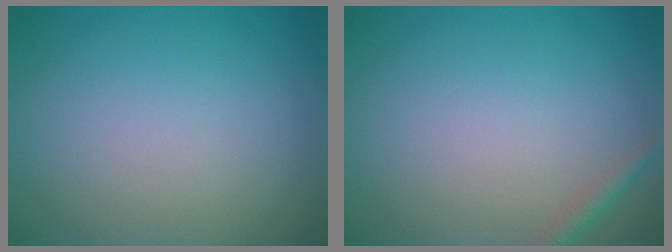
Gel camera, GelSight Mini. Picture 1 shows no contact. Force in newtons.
{"total": 1.2, "press": 1.2, "slide": 0.0}